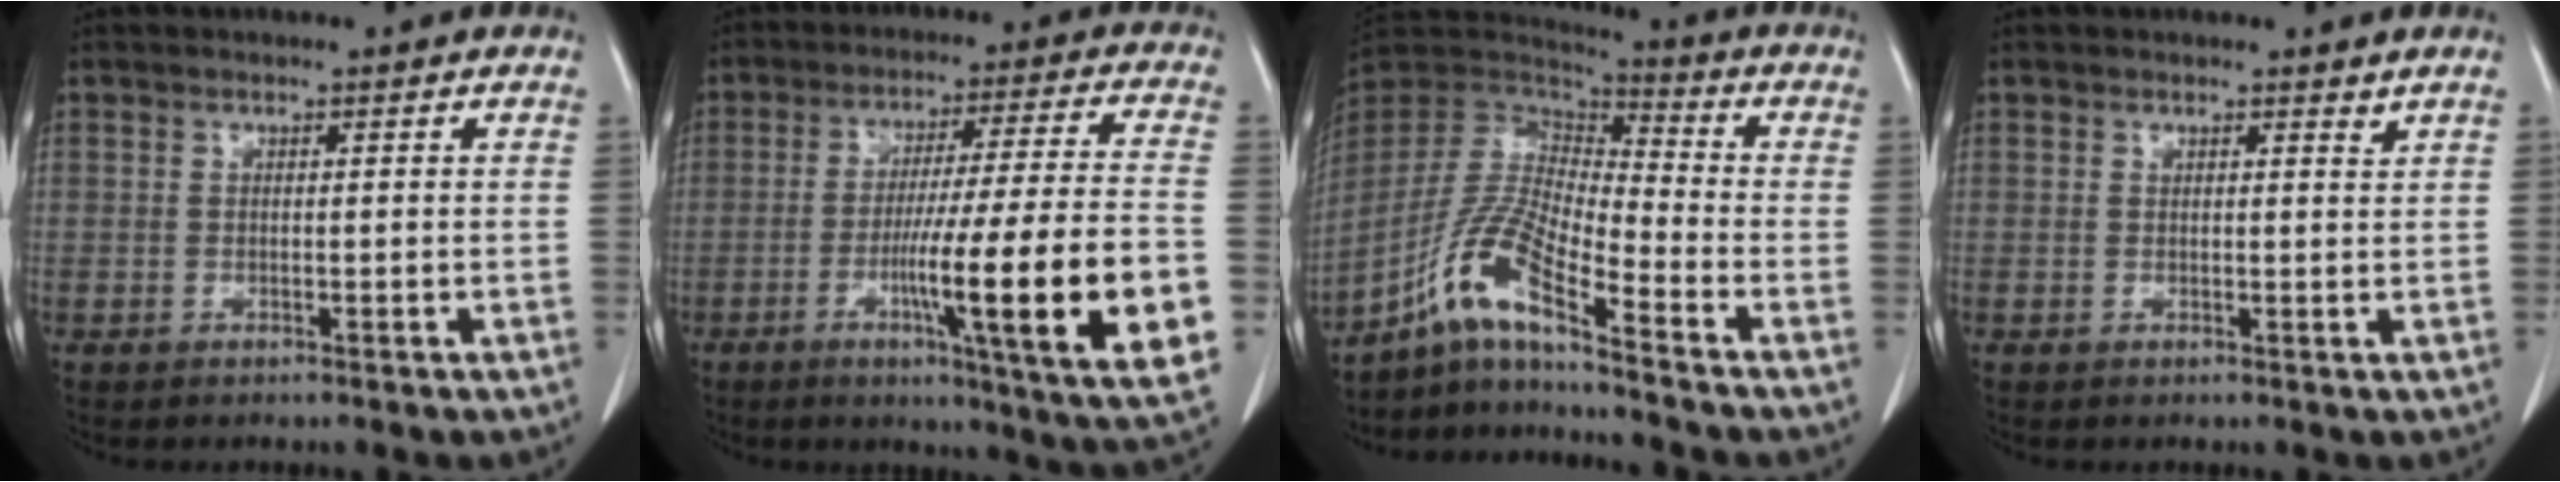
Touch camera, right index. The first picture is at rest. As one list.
[{"total": 20.5, "force": [-5.7, -0.4, 19.7], "torque": [-0.267, -0.019, -0.084]}, {"total": 11.9, "force": [-8.0, 0.4, 8.8], "torque": [-0.197, 0.005, -0.155]}, {"total": 1.1, "force": [1.1, 0.2, 0.3], "torque": [-0.006, -0.005, 0.015]}]